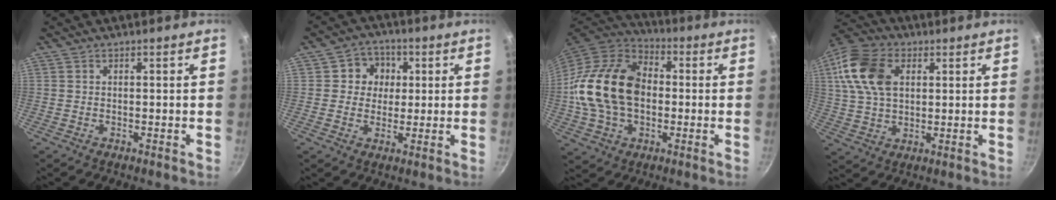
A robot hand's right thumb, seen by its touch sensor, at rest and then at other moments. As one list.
[{"total": 6.5, "force": [1.2, 6.1, 2.0], "torque": [0.011, 0.004, 0.009]}, {"total": 21.2, "force": [-0.3, 14.9, 15.0], "torque": [-0.263, 0.033, -0.012]}, {"total": 14.4, "force": [3.9, 9.5, 10.1], "torque": [-0.185, 0.008, 0.065]}]